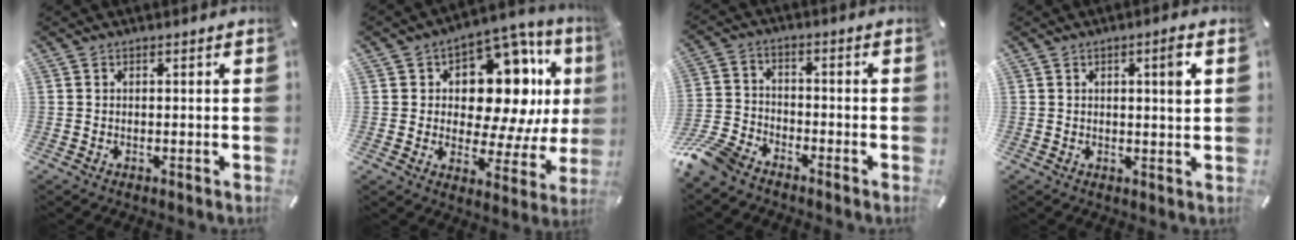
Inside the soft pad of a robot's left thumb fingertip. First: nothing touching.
{"total": 17.1, "force": [5.9, 10.4, 12.2], "torque": [-0.168, -0.046, 0.099]}
{"total": 9.0, "force": [-7.5, 3.7, 3.4], "torque": [-0.089, 0.028, -0.150]}
{"total": 4.1, "force": [1.3, 0.7, 3.8], "torque": [-0.053, -0.008, 0.014]}